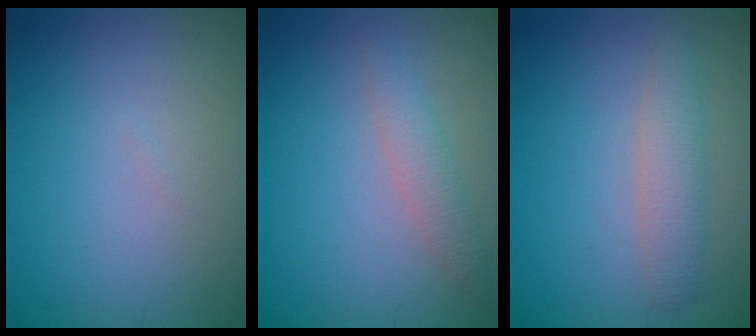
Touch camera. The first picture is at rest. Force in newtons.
{"total": 2.0, "press": 2.0, "slide": 0.1}
{"total": 2.4, "press": 2.4, "slide": 0.0}